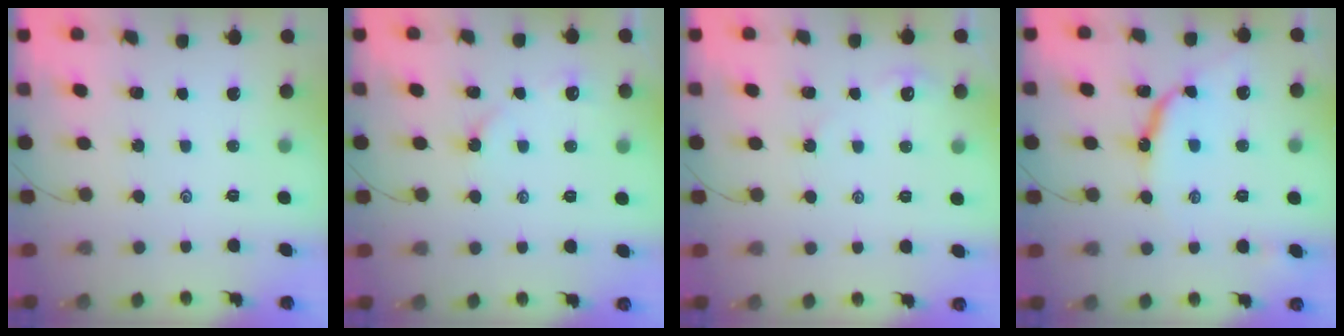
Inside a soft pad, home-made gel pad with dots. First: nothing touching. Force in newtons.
{"total": 2.9, "press": 2.9, "slide": 0.5}
{"total": 2.6, "press": 2.5, "slide": 0.5}
{"total": 9.7, "press": 9.6, "slide": 0.8}